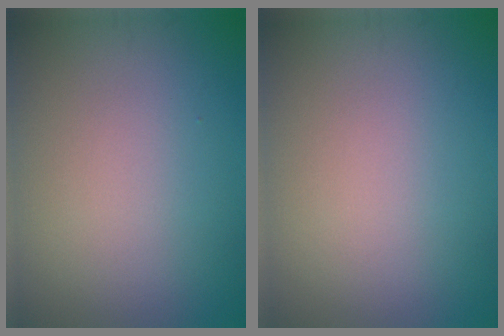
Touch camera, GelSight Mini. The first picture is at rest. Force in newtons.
{"total": 0.0}